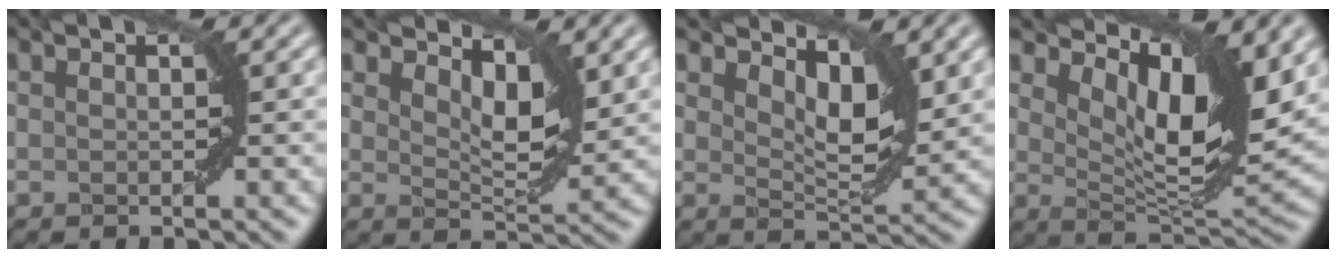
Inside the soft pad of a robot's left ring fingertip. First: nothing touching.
{"total": 3.9, "force": [2.1, 1.6, 2.8], "torque": [-0.051, -0.008, 0.031]}
{"total": 4.4, "force": [2.3, 1.9, 3.2], "torque": [-0.058, -0.009, 0.034]}
{"total": 9.7, "force": [4.8, 3.3, 7.7], "torque": [-0.123, -0.011, 0.086]}